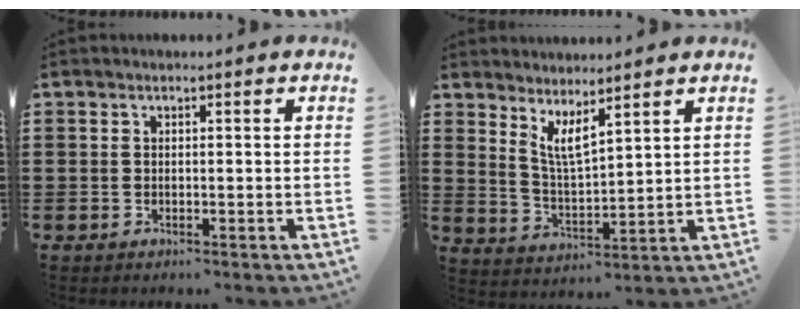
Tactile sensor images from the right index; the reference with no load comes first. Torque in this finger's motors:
{"motor_torque": [0.03, 0.29, 0.13, 0.03]}